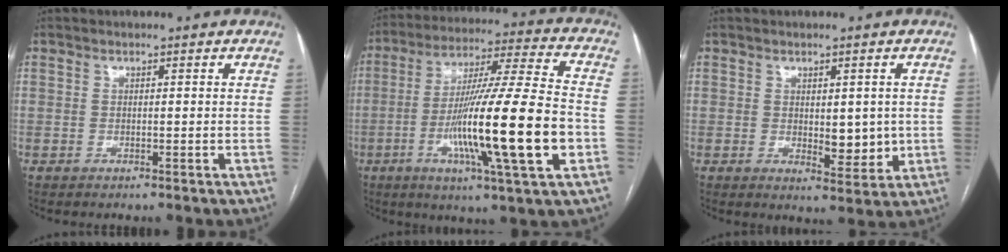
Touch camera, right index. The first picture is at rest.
{"total": 21.5, "force": [-5.3, 0.2, 20.8], "torque": [-0.359, -0.017, -0.095]}
{"total": 5.2, "force": [0.0, 2.5, 4.5], "torque": [-0.060, -0.011, 0.009]}